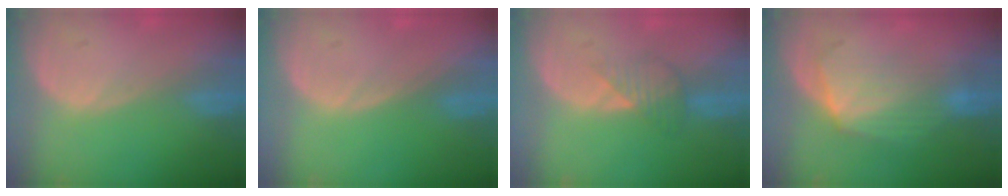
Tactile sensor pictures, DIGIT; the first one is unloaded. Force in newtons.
{"total": 0.0}
{"total": 3.3, "press": 3.1, "slide": 1.0}
{"total": 7.2, "press": 6.5, "slide": 3.0}